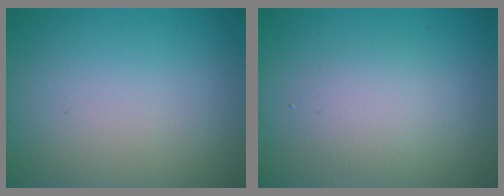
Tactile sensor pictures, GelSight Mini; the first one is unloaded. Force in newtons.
{"total": 2.2, "press": 2.1, "slide": 0.2}